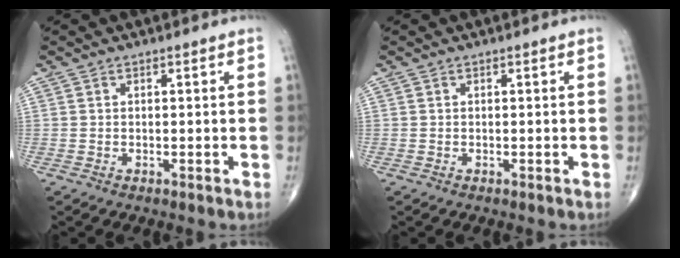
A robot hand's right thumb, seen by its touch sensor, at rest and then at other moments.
{"total": 0.0}